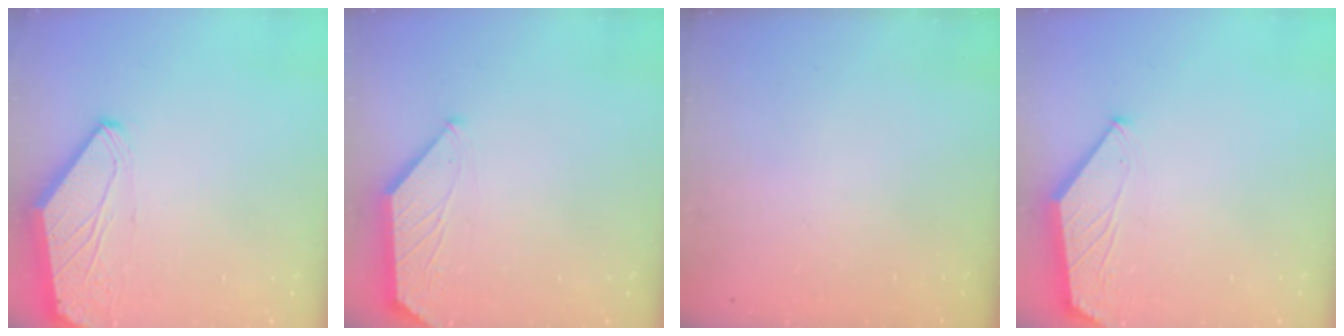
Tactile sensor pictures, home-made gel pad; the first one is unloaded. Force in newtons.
{"total": 1.3, "press": 1.3, "slide": 0.3}
{"total": 0.0}
{"total": 1.6, "press": 1.5, "slide": 0.4}